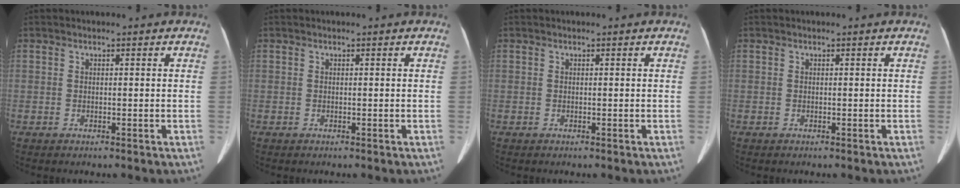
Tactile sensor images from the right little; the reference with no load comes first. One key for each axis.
{"total": 0.0}
{"total": 0.0}
{"total": 0.0}